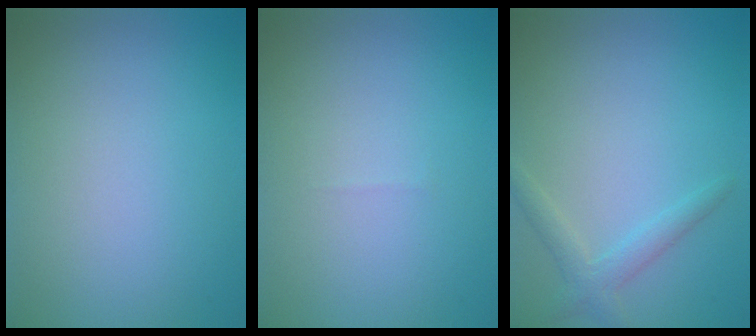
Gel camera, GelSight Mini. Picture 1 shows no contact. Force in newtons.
{"total": 0.0}
{"total": 2.0, "press": 2.0, "slide": 0.1}